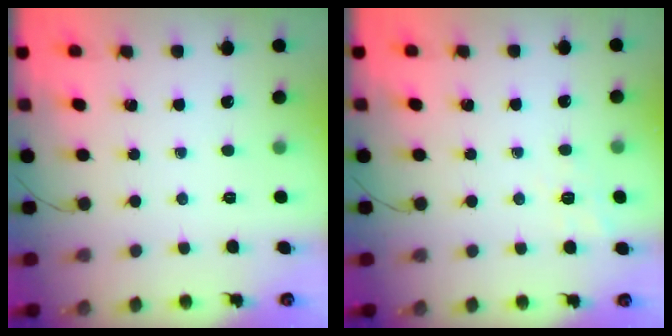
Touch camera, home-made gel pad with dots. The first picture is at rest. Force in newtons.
{"total": 2.3, "press": 0.9, "slide": 2.1}